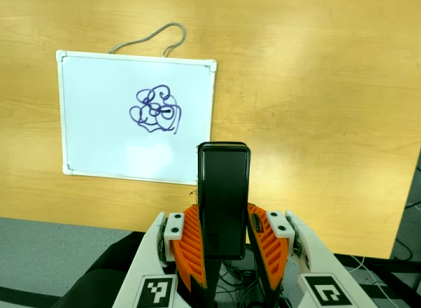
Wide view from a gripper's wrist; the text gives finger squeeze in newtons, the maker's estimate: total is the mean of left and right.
{"total": 4.6, "left": 3.0, "right": 6.2}